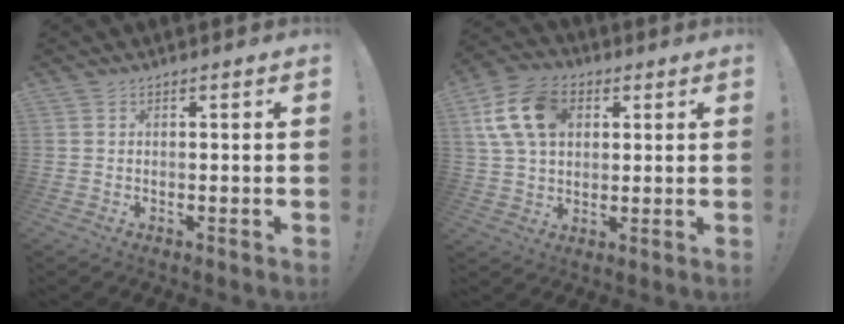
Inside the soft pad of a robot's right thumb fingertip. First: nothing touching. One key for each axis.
{"total": 14.8, "fx": 4.8, "fy": 10.5, "fz": 9.3, "tx": -0.163, "ty": -0.004, "tz": 0.096}